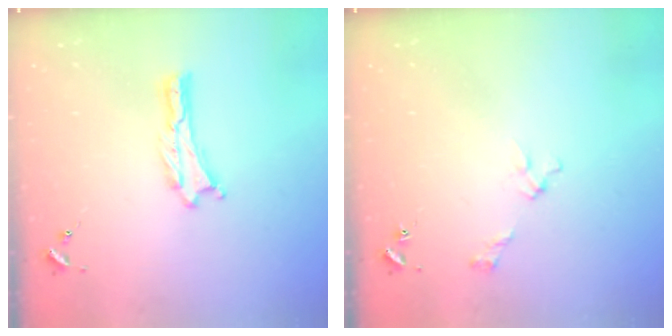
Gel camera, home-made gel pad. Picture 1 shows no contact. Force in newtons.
{"total": 2.7, "press": 2.6, "slide": 0.3}